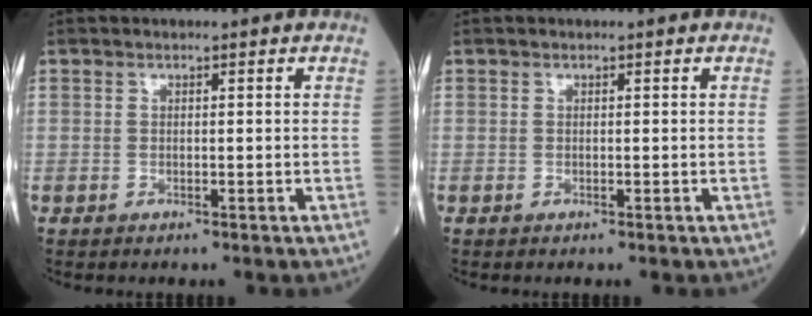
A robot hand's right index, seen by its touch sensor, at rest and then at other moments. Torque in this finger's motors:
{"motor_torque": [0.00, 0.00, 0.00, 0.00]}